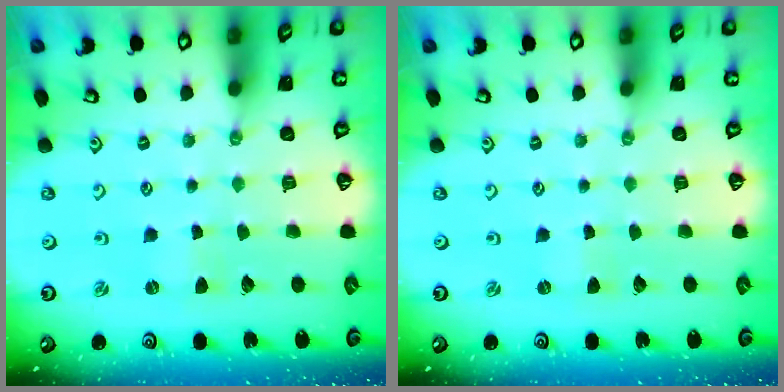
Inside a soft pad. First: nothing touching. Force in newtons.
{"total": 0.0}